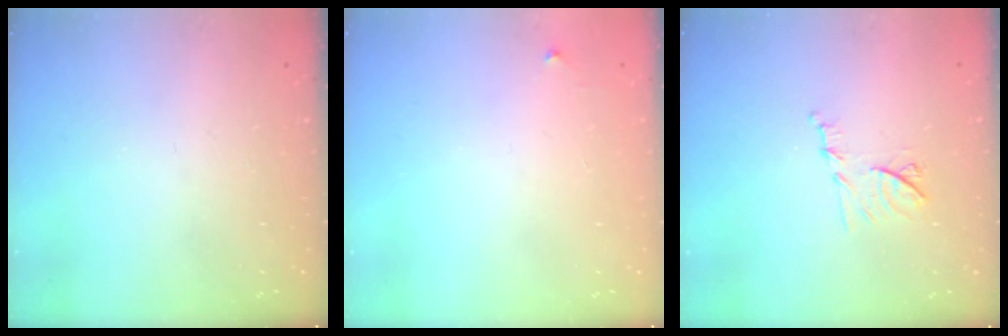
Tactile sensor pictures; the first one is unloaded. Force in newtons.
{"total": 3.2, "press": 3.2, "slide": 0.5}
{"total": 9.4, "press": 9.4, "slide": 0.1}